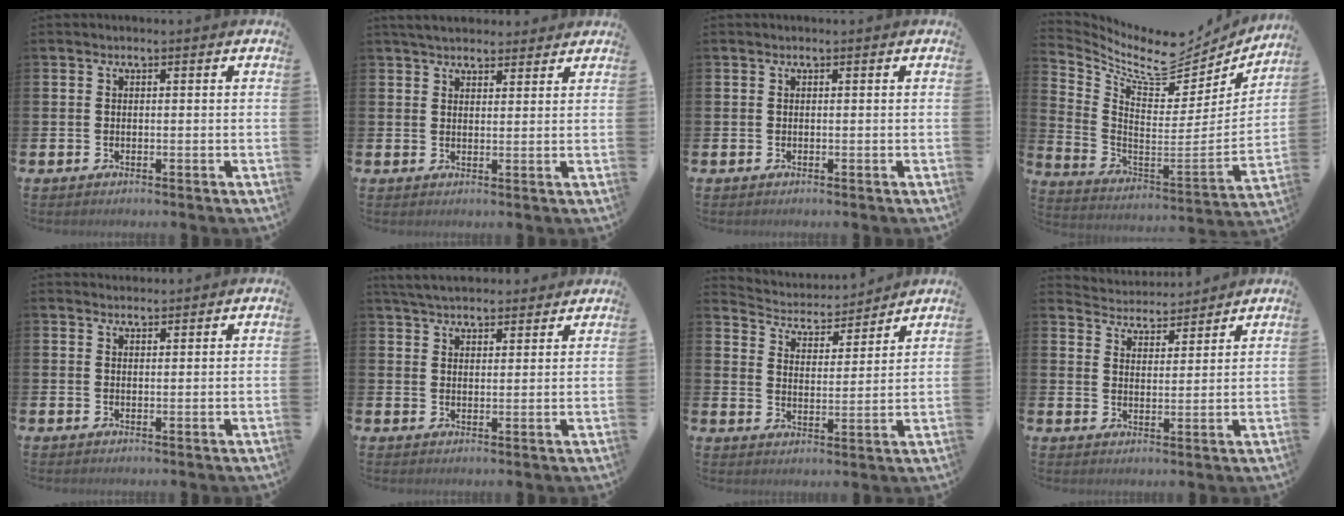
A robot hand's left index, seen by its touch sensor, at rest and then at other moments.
{"total": 4.2, "force": [3.9, 1.3, 0.7], "torque": [-0.019, -0.010, 0.073]}
{"total": 0.0}
{"total": 8.5, "force": [6.7, 3.6, 3.7], "torque": [-0.097, -0.059, 0.110]}
{"total": 1.9, "force": [1.8, 0.5, 0.0], "torque": [0.008, -0.007, 0.032]}
{"total": 4.7, "force": [4.5, 1.0, 0.7], "torque": [-0.022, -0.019, 0.082]}
{"total": 4.6, "force": [4.4, 1.4, 0.3], "torque": [-0.036, -0.035, 0.073]}
{"total": 4.4, "force": [4.3, 1.1, 0.0], "torque": [-0.025, -0.032, 0.072]}